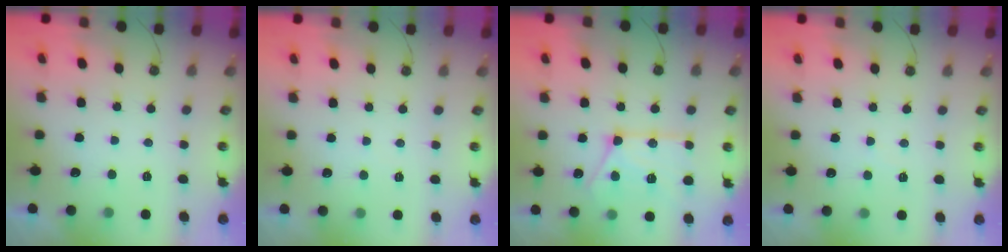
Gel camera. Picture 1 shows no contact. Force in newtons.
{"total": 1.8, "press": 1.8, "slide": 0.4}
{"total": 17.0, "press": 17.0, "slide": 1.1}
{"total": 4.2, "press": 4.2, "slide": 0.5}